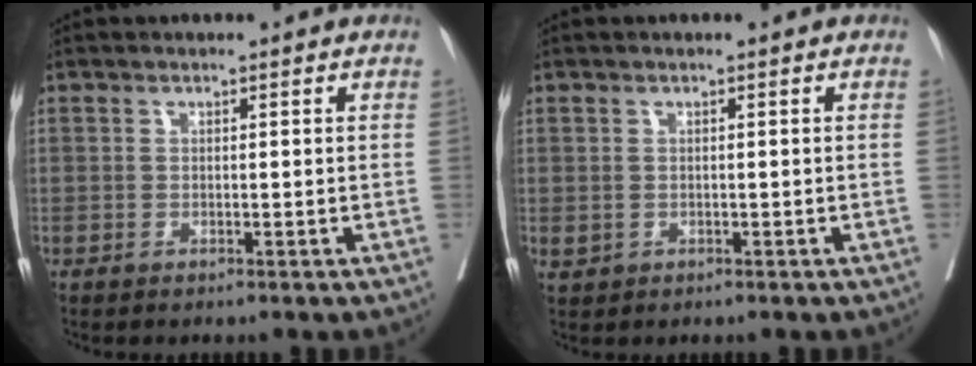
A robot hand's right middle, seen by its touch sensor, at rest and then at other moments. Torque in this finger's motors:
{"motor_torque": [1.04, -1.10, 0.13, 0.02]}